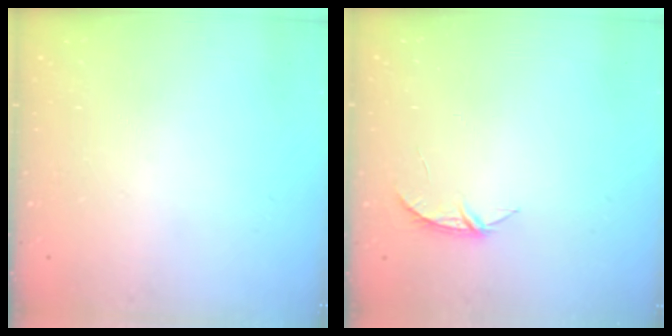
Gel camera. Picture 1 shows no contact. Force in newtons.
{"total": 4.2, "press": 4.2, "slide": 0.5}